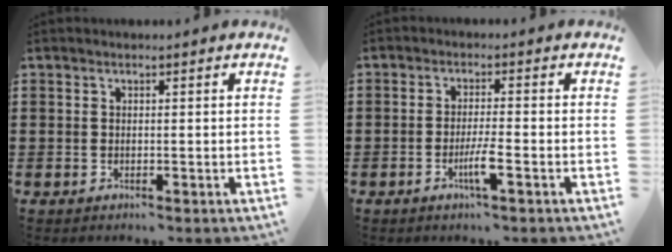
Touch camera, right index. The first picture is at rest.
{"total": 3.9, "force": [-1.8, 0.2, 3.5], "torque": [-0.066, -0.009, -0.033]}